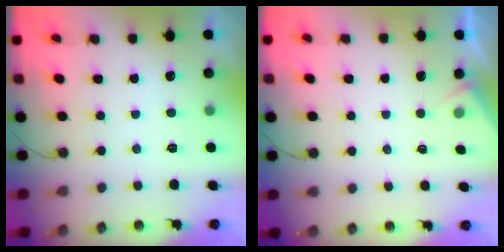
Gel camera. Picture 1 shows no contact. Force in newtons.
{"total": 2.9, "press": 2.8, "slide": 0.5}